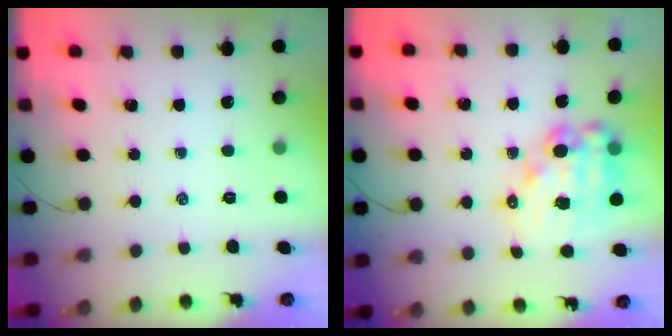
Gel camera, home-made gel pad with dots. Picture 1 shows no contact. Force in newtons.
{"total": 14.8, "press": 14.4, "slide": 3.4}